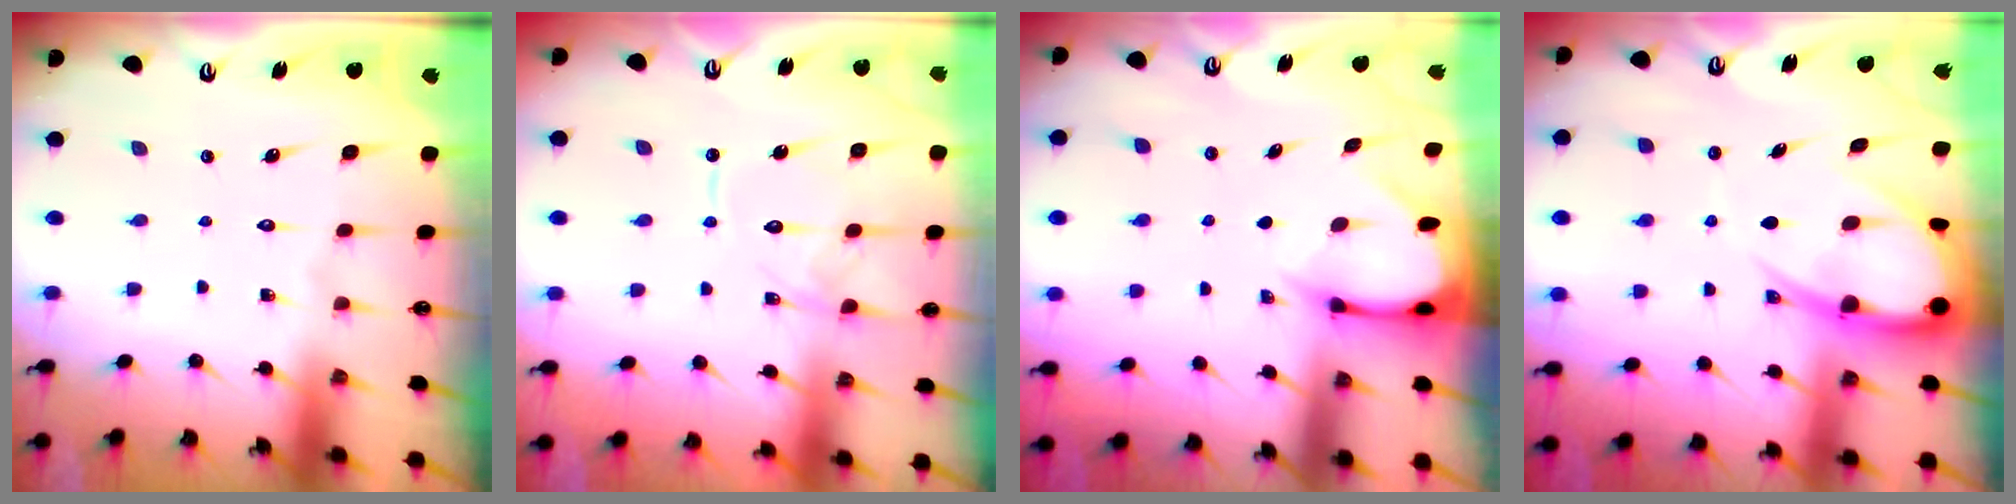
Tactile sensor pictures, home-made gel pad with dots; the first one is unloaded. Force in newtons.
{"total": 12.4, "press": 12.4, "slide": 1.3}
{"total": 2.5, "press": 2.5, "slide": 0.3}
{"total": 10.1, "press": 10.1, "slide": 1.1}